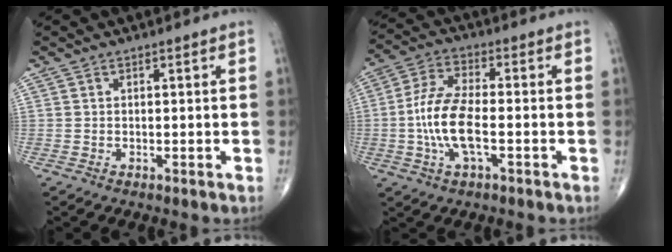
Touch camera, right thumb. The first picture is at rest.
{"total": 10.8, "force": [-2.1, 4.3, 9.7], "torque": [-0.206, 0.020, -0.045]}